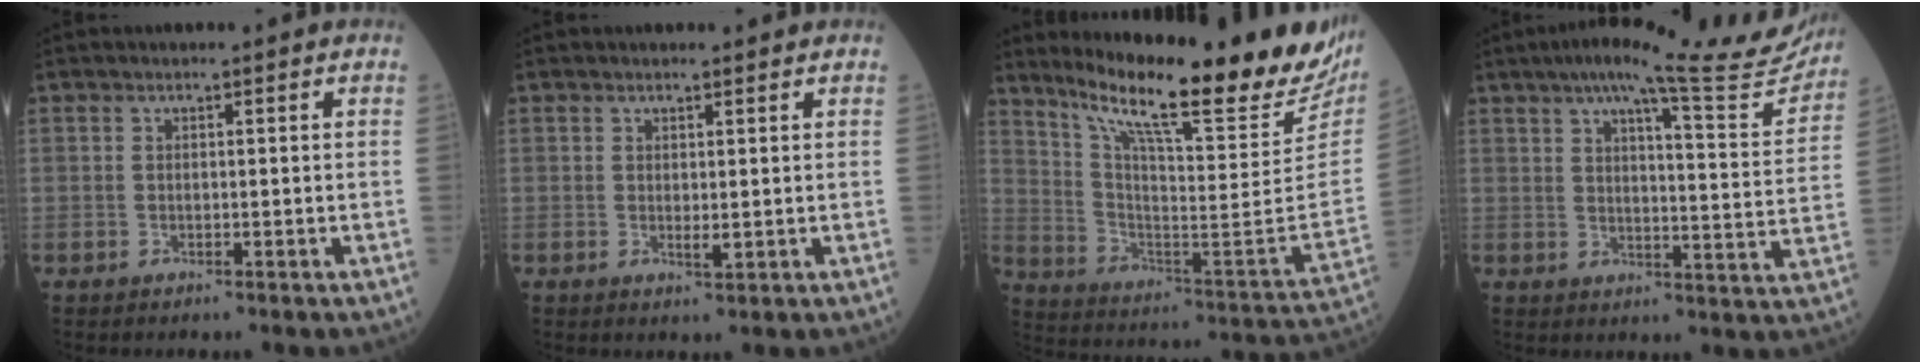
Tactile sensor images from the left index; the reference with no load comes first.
{"total": 1.5, "force": [0.6, 0.6, 1.2], "torque": [-0.024, -0.010, 0.013]}
{"total": 27.0, "force": [22.1, 2.0, 15.5], "torque": [-0.259, -0.087, 0.315]}
{"total": 20.5, "force": [18.2, 1.8, 9.3], "torque": [-0.123, -0.034, 0.215]}